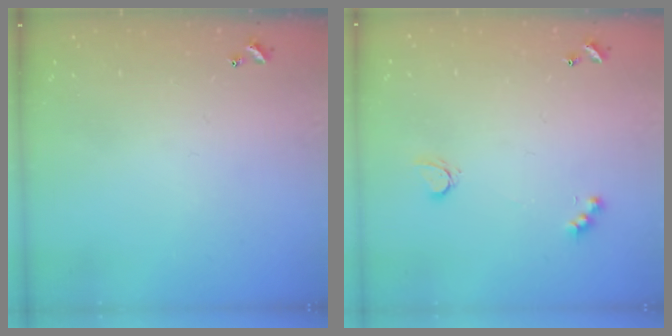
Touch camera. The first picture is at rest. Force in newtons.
{"total": 3.0, "press": 3.0, "slide": 0.5}